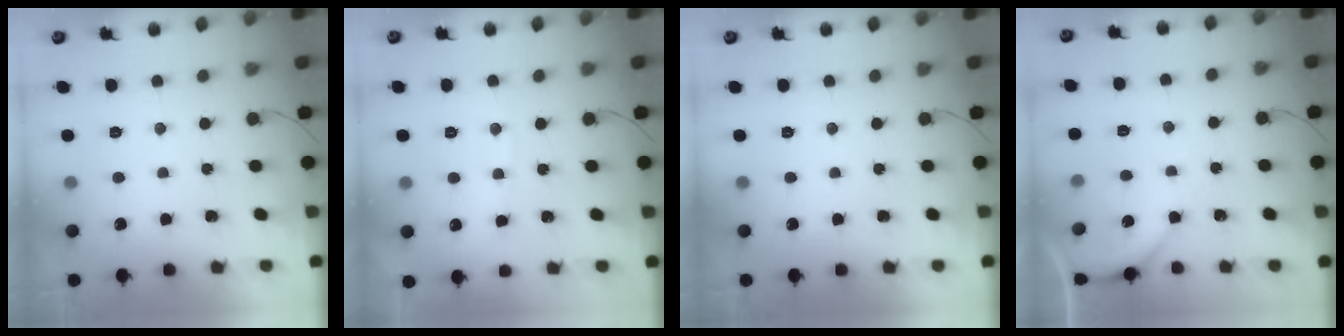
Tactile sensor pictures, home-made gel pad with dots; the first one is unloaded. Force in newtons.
{"total": 3.0, "press": 3.0, "slide": 0.4}
{"total": 0.0}
{"total": 2.7, "press": 2.6, "slide": 0.6}